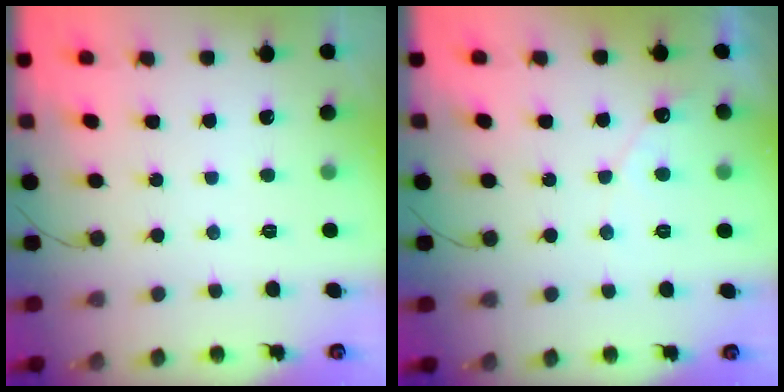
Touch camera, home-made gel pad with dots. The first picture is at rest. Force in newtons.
{"total": 4.8, "press": 4.8, "slide": 0.3}